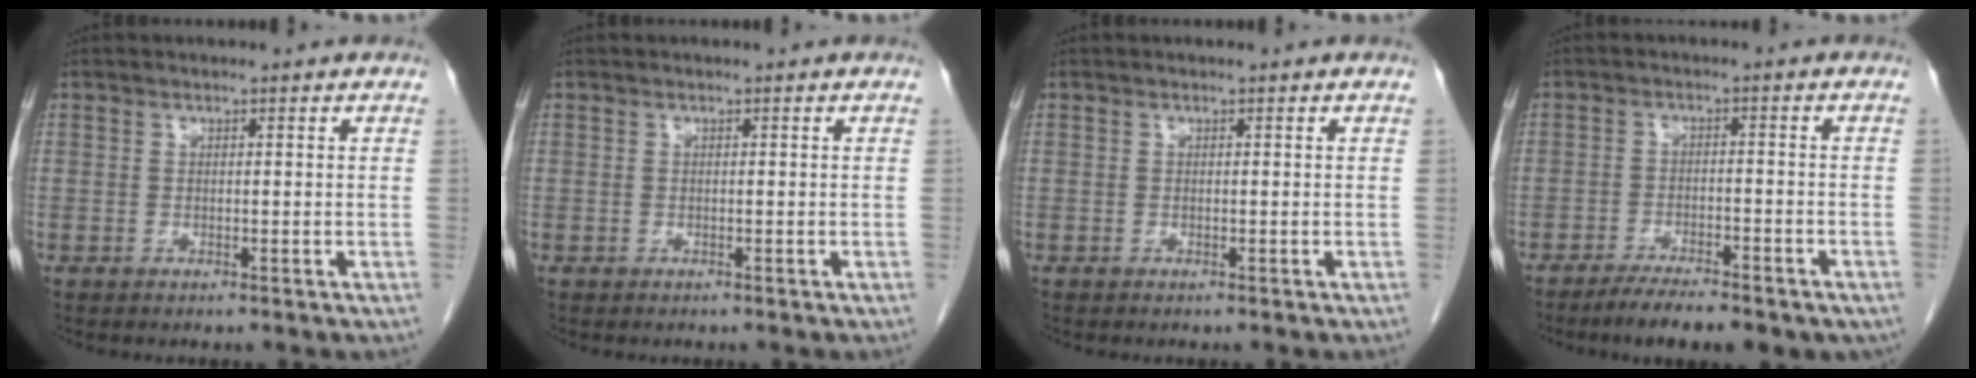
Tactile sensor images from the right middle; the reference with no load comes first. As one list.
[{"total": 0.0}, {"total": 0.0}, {"total": 9.4, "force": [-7.2, 2.3, 5.5], "torque": [-0.079, -0.008, -0.102]}]